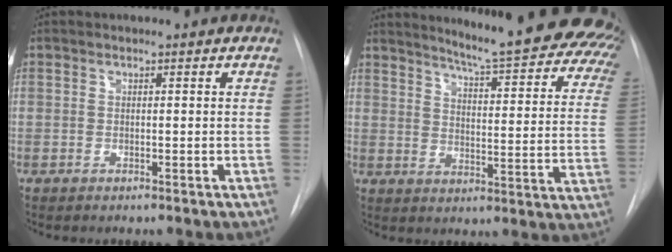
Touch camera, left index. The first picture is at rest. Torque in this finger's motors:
{"motor_torque": [1.03, -1.11, 0.46, 0.12]}